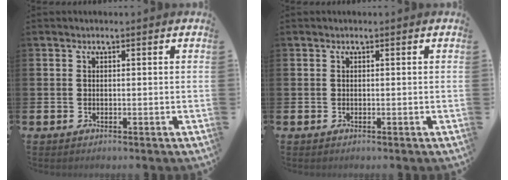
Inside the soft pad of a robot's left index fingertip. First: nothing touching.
{"total": 0.0}